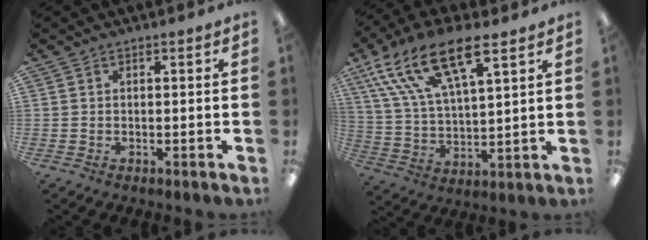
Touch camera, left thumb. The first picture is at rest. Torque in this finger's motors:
{"motor_torque": [0.52, 0.54, 1.46, -1.31, 0.52]}